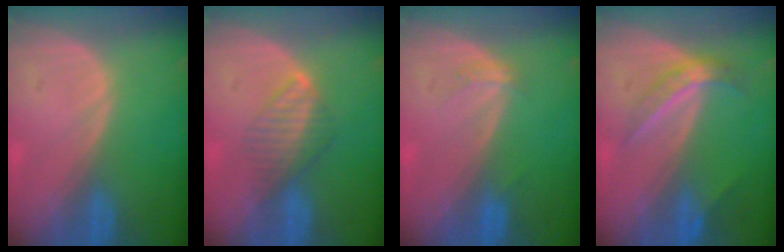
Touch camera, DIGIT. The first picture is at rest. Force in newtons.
{"total": 4.1, "press": 4.1, "slide": 0.8}
{"total": 1.5, "press": 1.4, "slide": 0.3}
{"total": 4.6, "press": 4.0, "slide": 2.3}